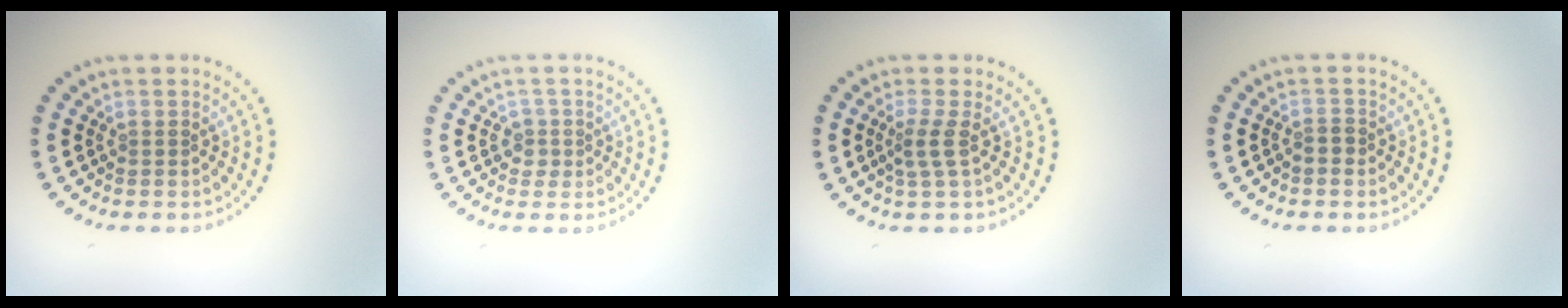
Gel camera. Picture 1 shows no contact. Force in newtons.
{"total": 1.5, "press": 1.2, "slide": 0.9}
{"total": 2.0, "press": 1.3, "slide": 1.5}
{"total": 1.2, "press": 0.9, "slide": 0.8}